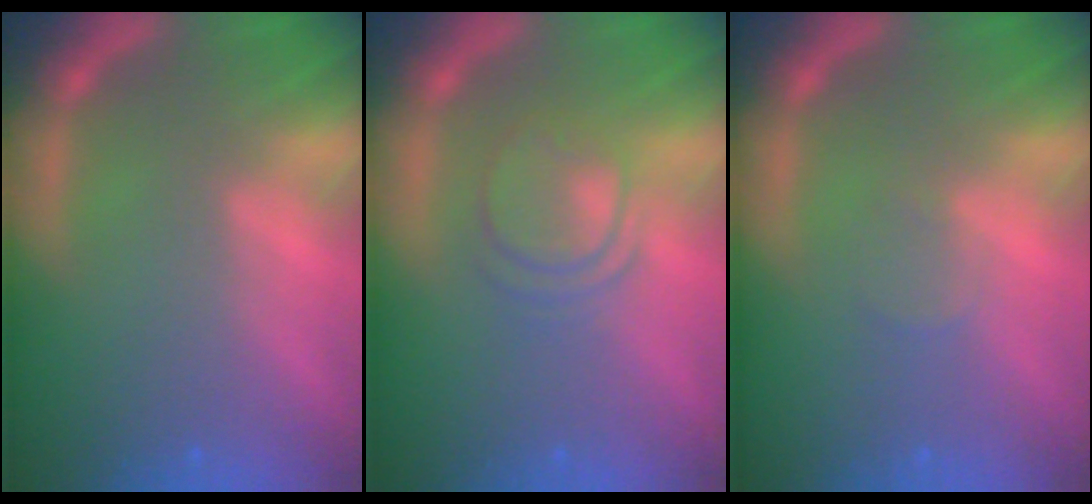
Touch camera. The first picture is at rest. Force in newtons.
{"total": 3.5}
{"total": 1.0}